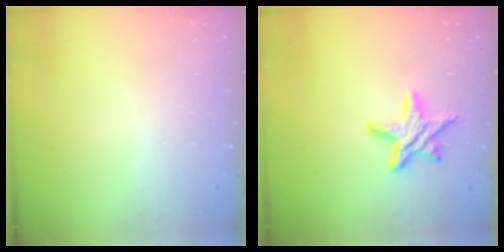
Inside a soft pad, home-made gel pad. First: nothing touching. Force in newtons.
{"total": 10.6, "press": 10.6, "slide": 0.5}